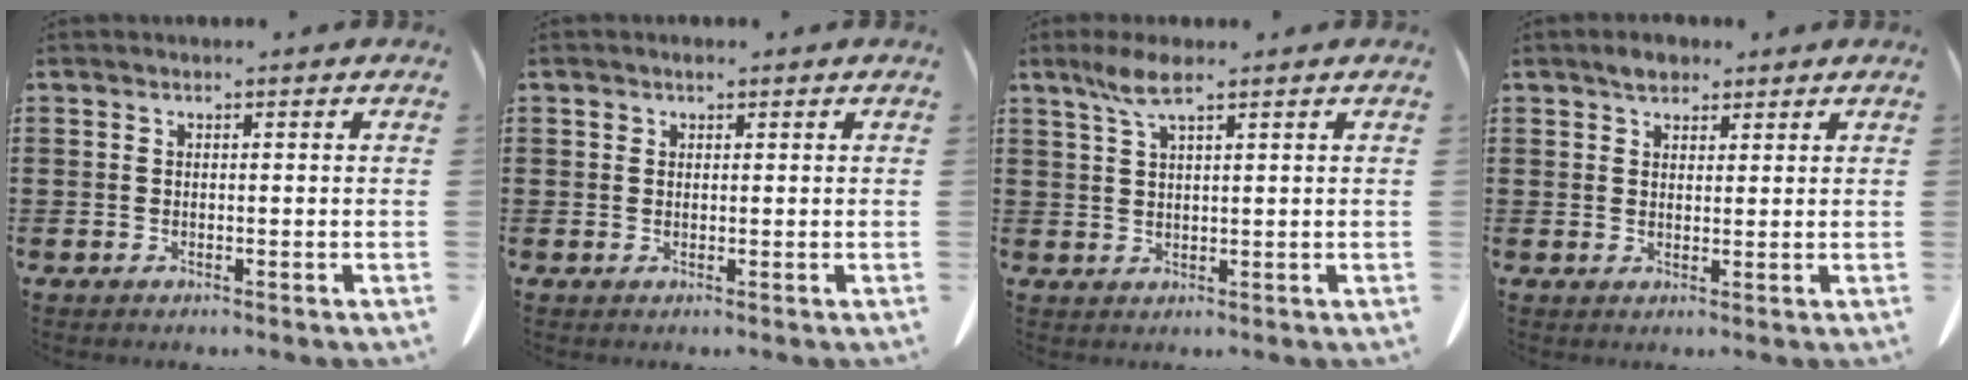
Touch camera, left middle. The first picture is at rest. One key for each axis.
{"total": 0.9, "fx": 0.5, "fy": 0.7, "fz": 0.3, "tx": -0.009, "ty": 0.005, "tz": 0.010}
{"total": 4.7, "fx": 2.8, "fy": 0.8, "fz": 3.6, "tx": -0.078, "ty": 0.005, "tz": 0.050}
{"total": 2.5, "fx": 2.1, "fy": 1.2, "fz": 0.7, "tx": -0.011, "ty": 0.003, "tz": 0.039}